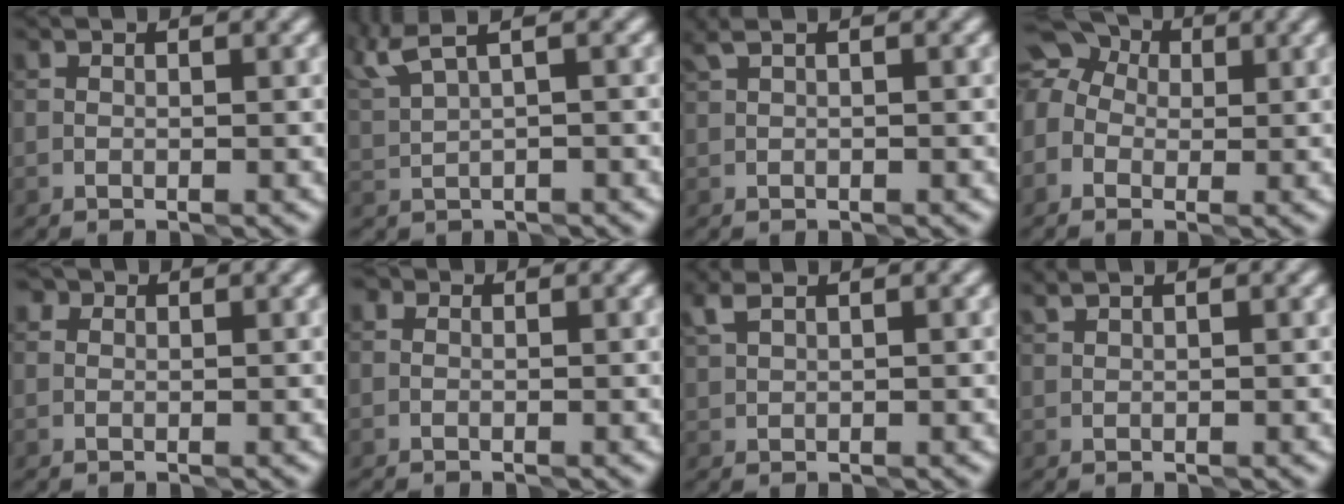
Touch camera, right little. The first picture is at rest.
{"total": 4.0, "force": [3.0, 1.0, 2.5], "torque": [-0.060, 0.011, 0.059]}
{"total": 0.7, "force": [0.4, 0.0, 0.6], "torque": [-0.012, 0.005, 0.010]}
{"total": 7.7, "force": [1.4, 6.3, 4.2], "torque": [-0.080, 0.041, -0.018]}
{"total": 1.1, "force": [0.5, 1.0, 0.3], "torque": [-0.006, 0.002, -0.005]}
{"total": 1.1, "force": [-0.2, 1.0, 0.5], "torque": [-0.005, 0.004, -0.014]}
{"total": 1.4, "force": [1.2, 0.3, 0.7], "torque": [-0.015, 0.010, 0.027]}
{"total": 0.6, "force": [0.6, 0.0, 0.1], "torque": [-0.004, 0.008, 0.011]}